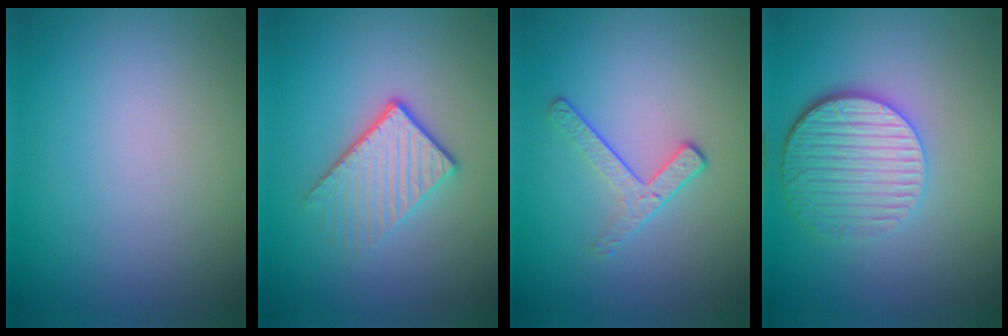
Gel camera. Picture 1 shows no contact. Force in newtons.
{"total": 3.5, "press": 2.6, "slide": 2.3}
{"total": 2.0, "press": 1.4, "slide": 1.5}
{"total": 5.4, "press": 4.0, "slide": 3.6}